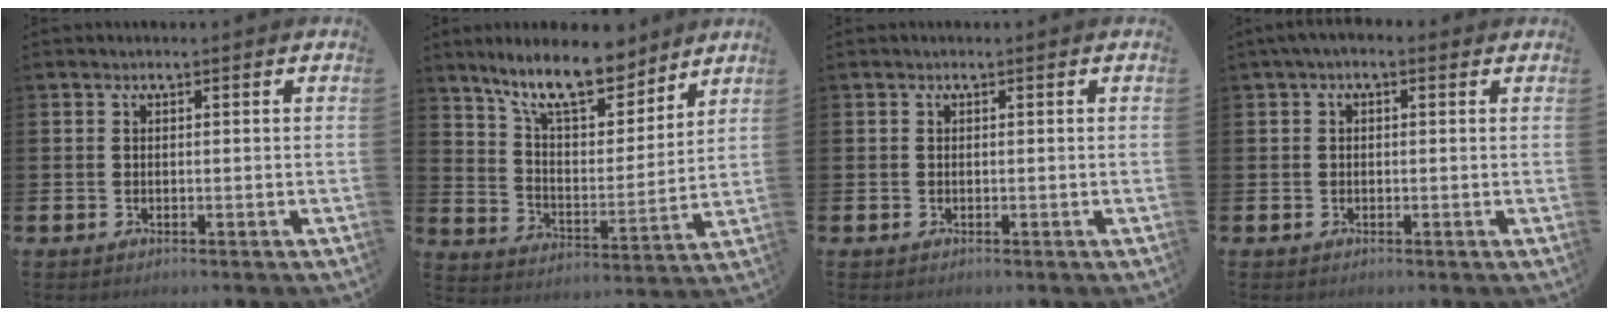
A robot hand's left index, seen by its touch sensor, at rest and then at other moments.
{"total": 12.0, "force": [10.0, 3.5, 5.6], "torque": [-0.127, -0.052, 0.177]}
{"total": 0.0}
{"total": 1.2, "force": [0.1, 0.8, 1.0], "torque": [-0.017, 0.009, 0.000]}